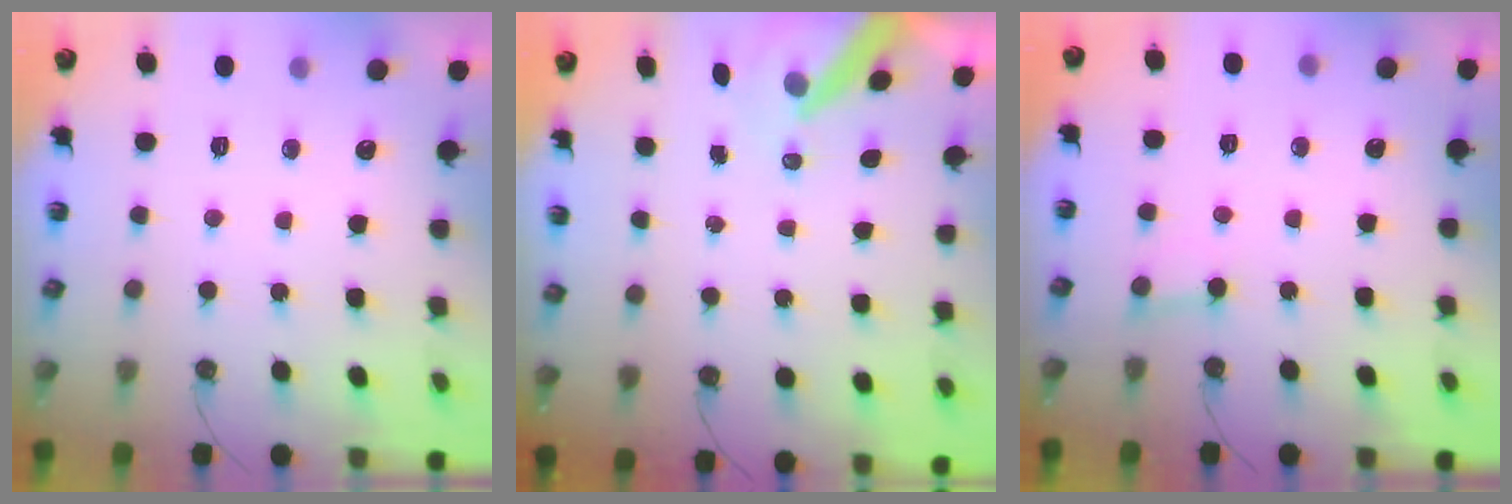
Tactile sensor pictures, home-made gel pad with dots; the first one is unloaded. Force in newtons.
{"total": 8.1, "press": 8.0, "slide": 1.1}
{"total": 2.2, "press": 2.2, "slide": 0.1}